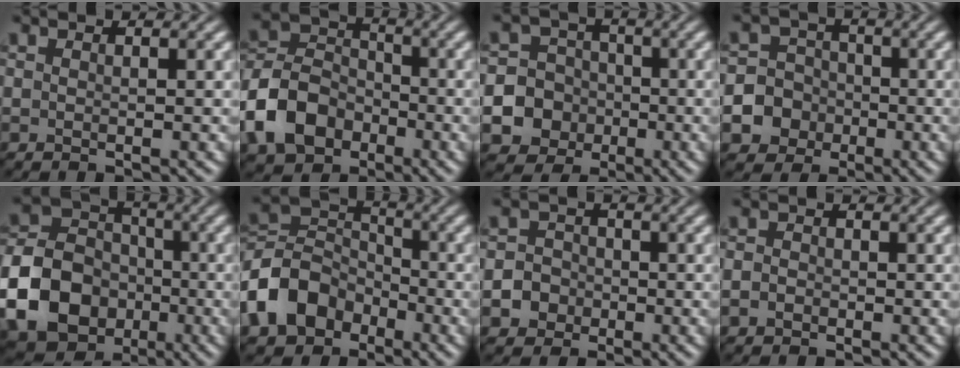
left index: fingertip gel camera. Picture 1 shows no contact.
{"total": 6.9, "force": [-3.8, 4.9, 3.1], "torque": [-0.072, 0.006, -0.076]}
{"total": 11.5, "force": [-4.5, 10.5, 1.1], "torque": [-0.057, -0.030, -0.086]}
{"total": 7.0, "force": [-3.4, 6.1, 0.3], "torque": [-0.009, -0.009, -0.067]}
{"total": 10.7, "force": [-4.1, 8.4, 5.2], "torque": [-0.132, -0.011, -0.073]}
{"total": 7.1, "force": [-4.2, 5.1, 2.7], "torque": [-0.063, 0.008, -0.086]}
{"total": 2.5, "force": [-1.5, 2.0, -0.2], "torque": [0.015, 0.003, -0.020]}
{"total": 1.0, "force": [-0.9, 0.1, -0.4], "torque": [-0.002, -0.001, -0.004]}